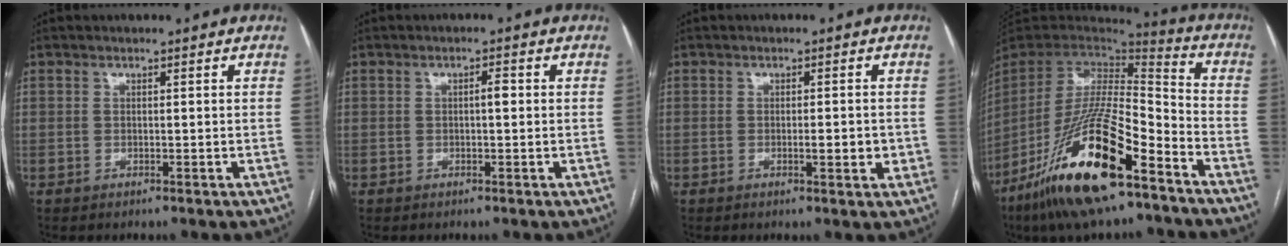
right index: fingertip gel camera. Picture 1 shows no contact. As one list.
[{"total": 1.4, "force": [0.0, 0.3, 1.3], "torque": [-0.020, 0.004, -0.001]}, {"total": 2.8, "force": [-0.4, 0.8, 2.7], "torque": [-0.041, 0.000, -0.001]}, {"total": 24.0, "force": [-14.2, 5.0, 18.6], "torque": [-0.376, -0.044, -0.258]}]